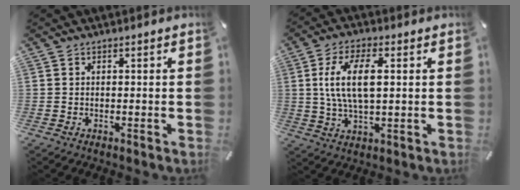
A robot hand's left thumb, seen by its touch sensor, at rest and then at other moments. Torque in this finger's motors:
{"motor_torque": [1.46, 2.21, 1.31, -0.83, 0.51]}